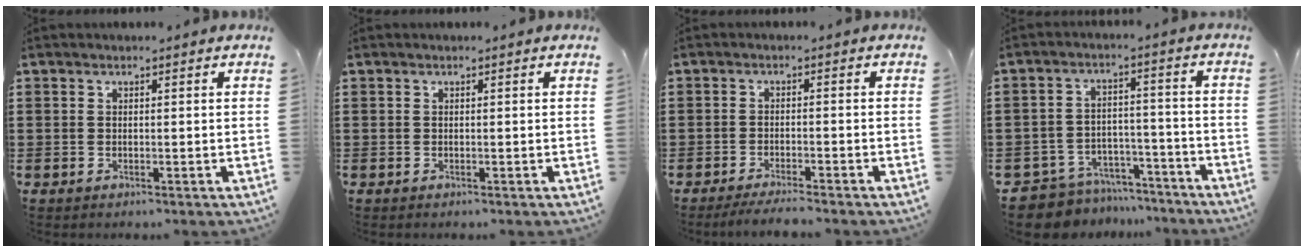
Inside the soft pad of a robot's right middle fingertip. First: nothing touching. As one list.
[{"total": 0.0}, {"total": 2.7, "force": [-2.4, -0.2, 1.1], "torque": [-0.016, 0.000, -0.047]}, {"total": 7.2, "force": [-7.1, 1.4, 0.4], "torque": [-0.016, 0.019, -0.144]}]